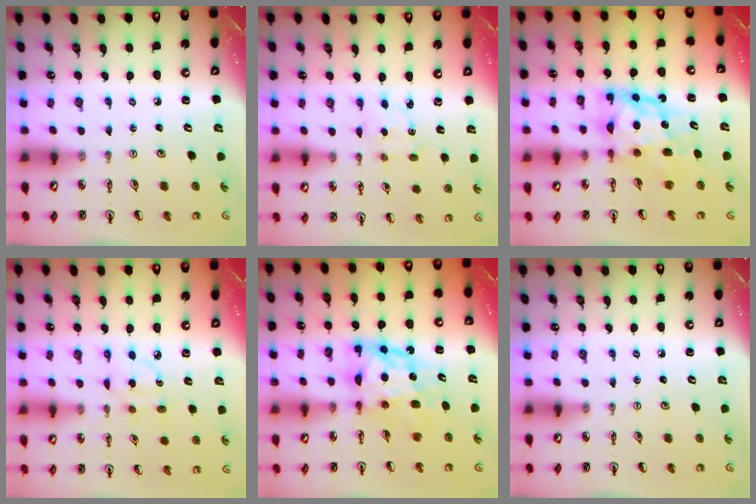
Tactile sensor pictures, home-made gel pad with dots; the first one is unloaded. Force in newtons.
{"total": 2.8, "press": 2.8, "slide": 0.5}
{"total": 10.0, "press": 10.0, "slide": 0.9}
{"total": 3.7, "press": 3.7, "slide": 0.3}
{"total": 10.0, "press": 10.0, "slide": 0.9}
{"total": 0.0}